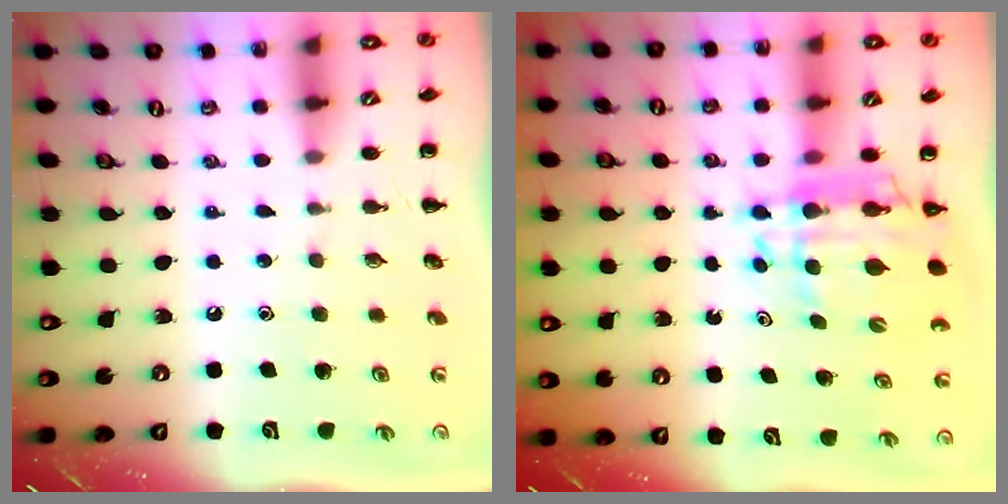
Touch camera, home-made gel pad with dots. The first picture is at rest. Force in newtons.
{"total": 9.3, "press": 8.8, "slide": 3.0}